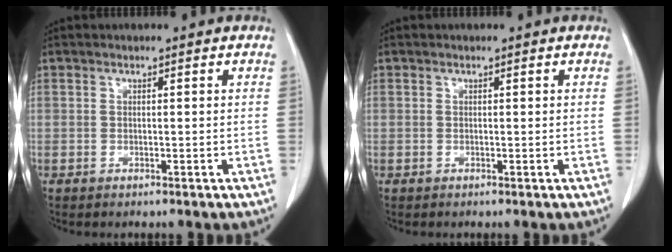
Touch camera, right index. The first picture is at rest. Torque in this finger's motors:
{"motor_torque": [-0.06, 0.03, -0.02, -0.01]}